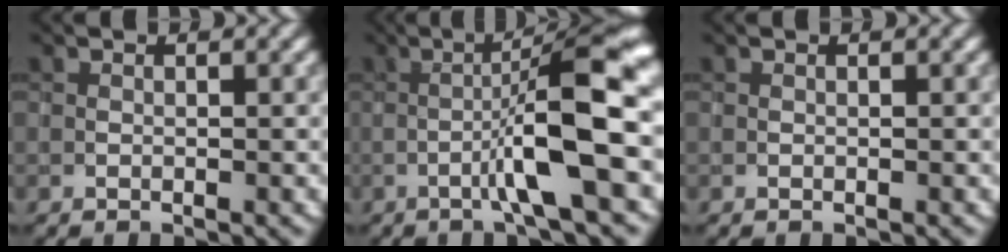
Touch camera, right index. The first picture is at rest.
{"total": 9.0, "force": [-1.8, 0.9, 8.8], "torque": [-0.135, 0.021, -0.035]}
{"total": 0.0}